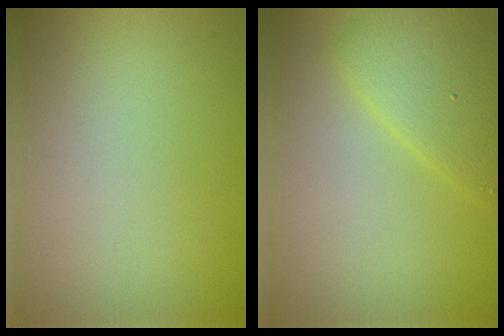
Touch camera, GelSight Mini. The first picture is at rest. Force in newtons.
{"total": 3.7, "press": 3.7, "slide": 0.3}